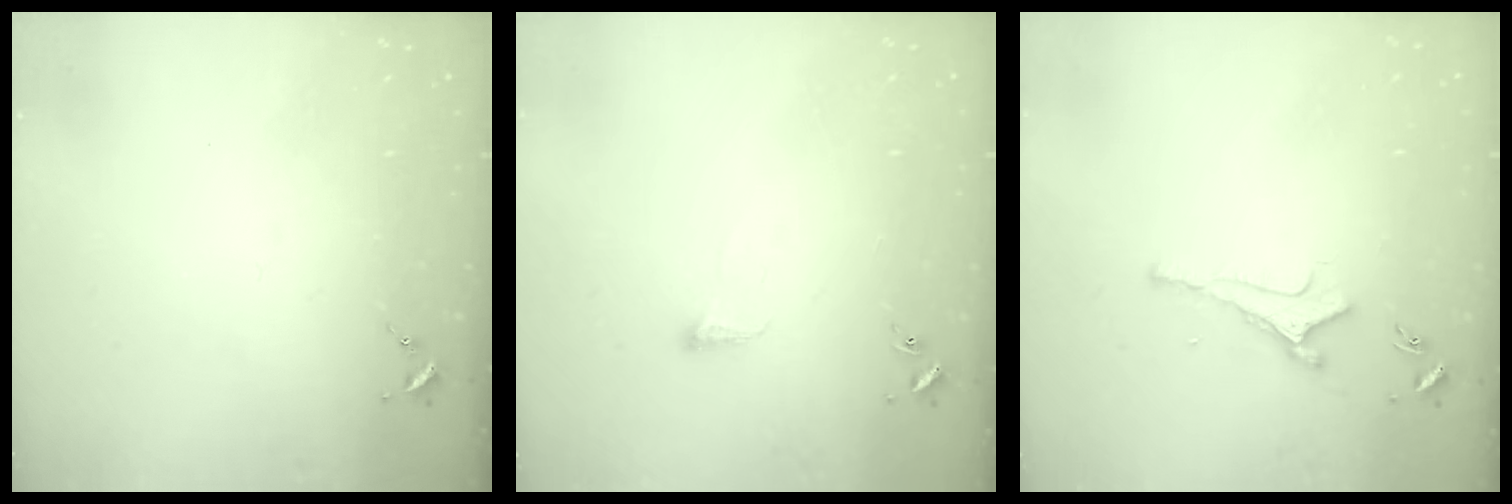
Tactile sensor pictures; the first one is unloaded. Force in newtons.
{"total": 4.8, "press": 4.8, "slide": 0.7}
{"total": 3.9, "press": 3.8, "slide": 0.7}